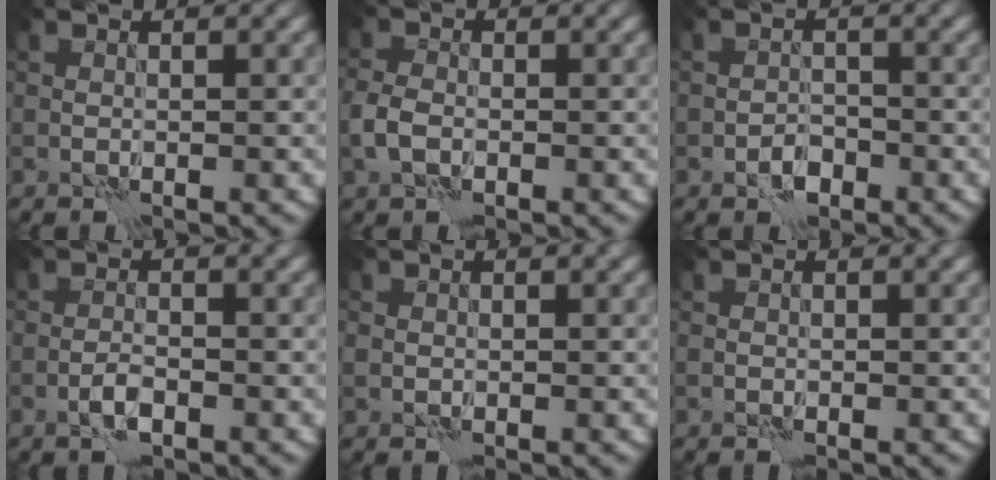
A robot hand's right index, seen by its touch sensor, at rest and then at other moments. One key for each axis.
{"total": 2.6, "fx": -0.9, "fy": 1.8, "fz": 1.7, "tx": -0.041, "ty": 0.001, "tz": -0.025}
{"total": 1.9, "fx": -1.2, "fy": 1.1, "fz": 1.0, "tx": -0.012, "ty": 0.006, "tz": -0.024}
{"total": 1.7, "fx": -1.0, "fy": 0.4, "fz": 1.3, "tx": -0.028, "ty": 0.003, "tz": -0.024}
{"total": 0.8, "fx": -0.1, "fy": 0.7, "fz": 0.2, "tx": -0.003, "ty": -0.005, "tz": -0.001}
{"total": 0.0}